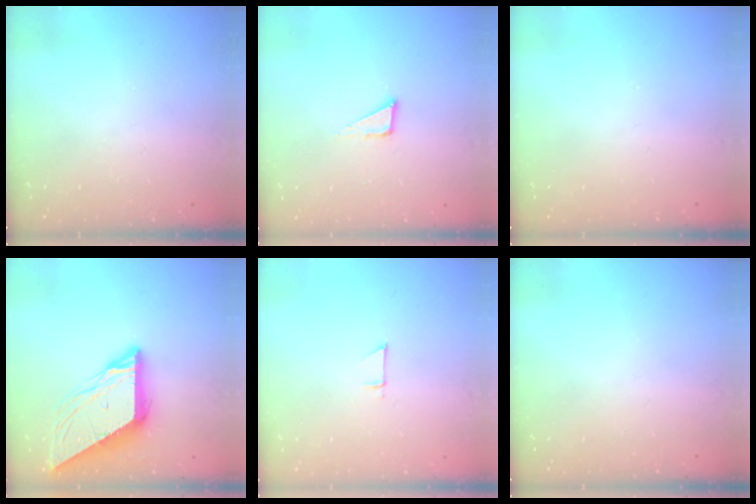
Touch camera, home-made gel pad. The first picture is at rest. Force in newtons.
{"total": 4.8, "press": 4.8, "slide": 0.4}
{"total": 0.0}
{"total": 10.0, "press": 10.0, "slide": 0.8}
{"total": 3.5, "press": 3.4, "slide": 0.4}
{"total": 0.0}